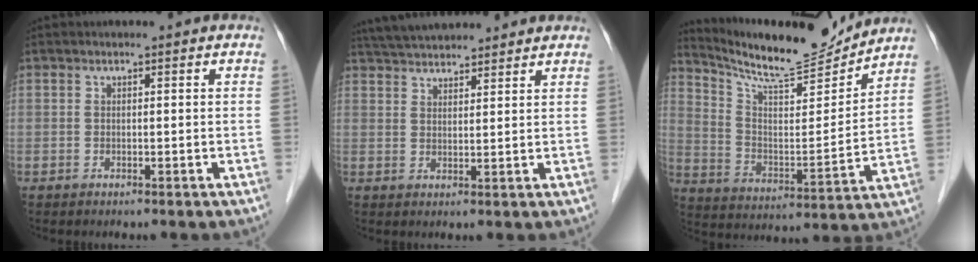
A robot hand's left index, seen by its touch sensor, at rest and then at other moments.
{"total": 10.3, "force": [9.5, 1.9, 3.6], "torque": [-0.063, 0.038, 0.152]}
{"total": 15.6, "force": [14.9, 0.7, 4.6], "torque": [-0.093, -0.015, 0.249]}